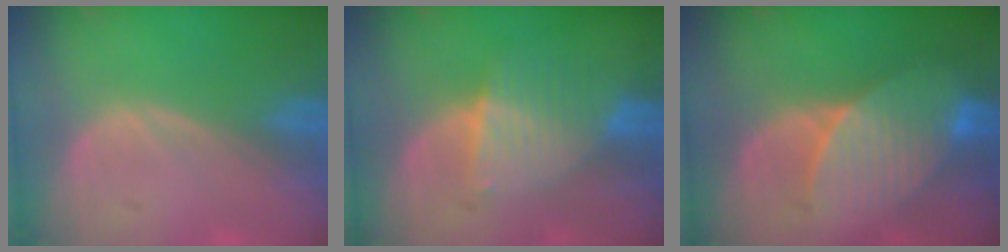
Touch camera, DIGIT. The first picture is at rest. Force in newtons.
{"total": 6.6, "press": 5.9, "slide": 2.9}
{"total": 7.3, "press": 7.2, "slide": 1.3}